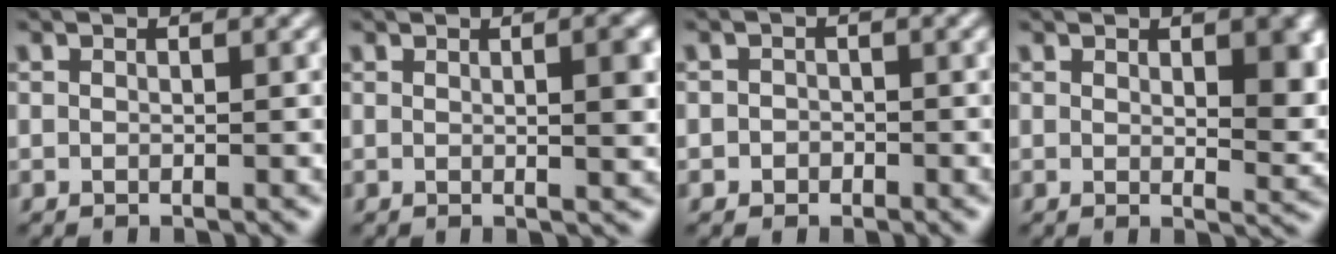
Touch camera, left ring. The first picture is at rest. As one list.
[{"total": 3.8, "force": [0.6, 1.0, 3.6], "torque": [-0.035, 0.006, 0.007]}, {"total": 1.2, "force": [-0.4, 1.1, 0.2], "torque": [0.016, 0.000, -0.012]}, {"total": 6.0, "force": [1.8, 2.3, 5.2], "torque": [-0.061, -0.002, 0.034]}]